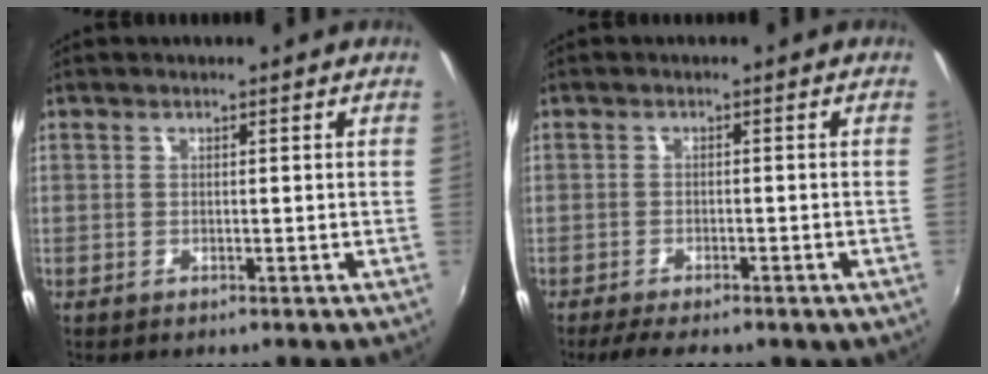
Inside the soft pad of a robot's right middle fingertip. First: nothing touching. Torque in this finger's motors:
{"motor_torque": [1.10, -1.04, 0.34, 0.07]}